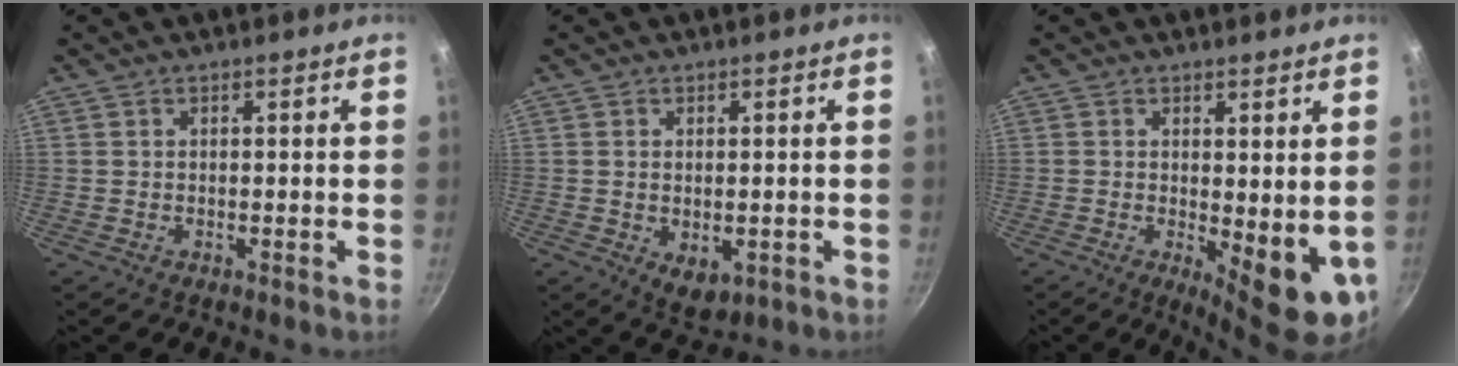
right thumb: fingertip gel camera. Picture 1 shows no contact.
{"total": 5.2, "force": [-1.0, 3.3, 3.9], "torque": [-0.053, -0.012, -0.007]}
{"total": 9.0, "force": [-0.3, 3.4, 8.4], "torque": [-0.095, -0.013, 0.006]}